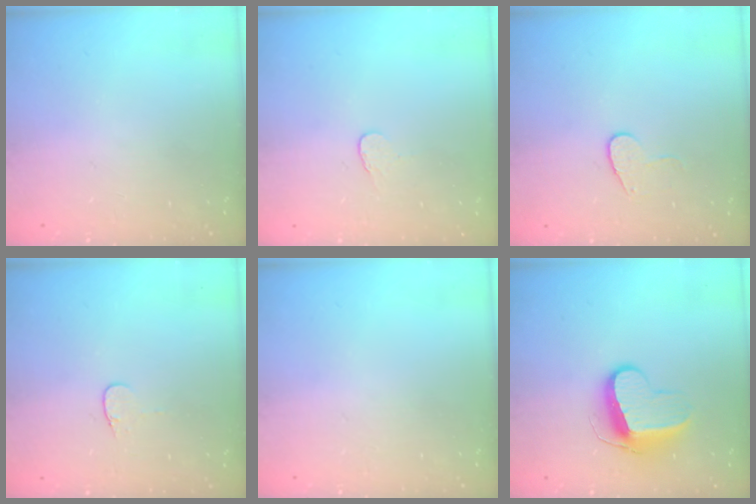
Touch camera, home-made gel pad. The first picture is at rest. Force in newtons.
{"total": 3.4, "press": 3.4, "slide": 0.3}
{"total": 7.7, "press": 7.6, "slide": 0.5}
{"total": 3.4, "press": 3.3, "slide": 0.4}
{"total": 0.0}
{"total": 10.3, "press": 10.3, "slide": 0.4}